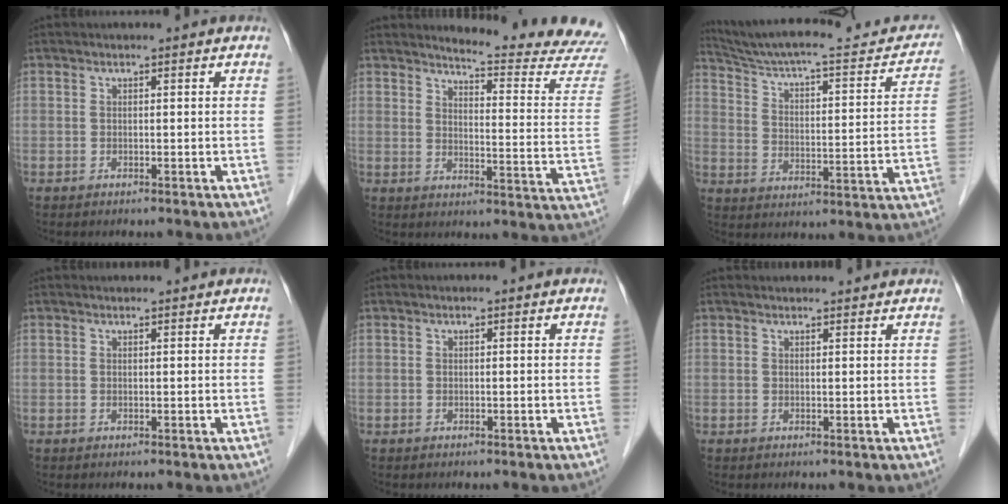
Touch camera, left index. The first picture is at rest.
{"total": 16.6, "force": [16.2, -1.1, 3.2], "torque": [-0.042, -0.133, 0.176]}
{"total": 24.0, "force": [21.6, 3.9, 9.7], "torque": [-0.145, -0.017, 0.291]}
{"total": 2.1, "force": [2.0, 0.3, 0.5], "torque": [-0.011, 0.020, 0.027]}
{"total": 0.9, "force": [0.8, 0.1, 0.2], "torque": [-0.006, 0.014, 0.010]}
{"total": 4.3, "force": [4.2, 0.5, 0.4], "torque": [-0.012, 0.029, 0.058]}